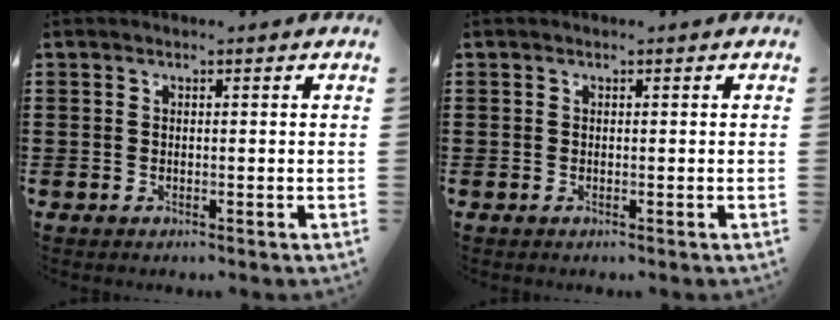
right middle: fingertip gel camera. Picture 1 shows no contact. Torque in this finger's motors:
{"motor_torque": [0.00, 0.00, -0.03, -0.02]}